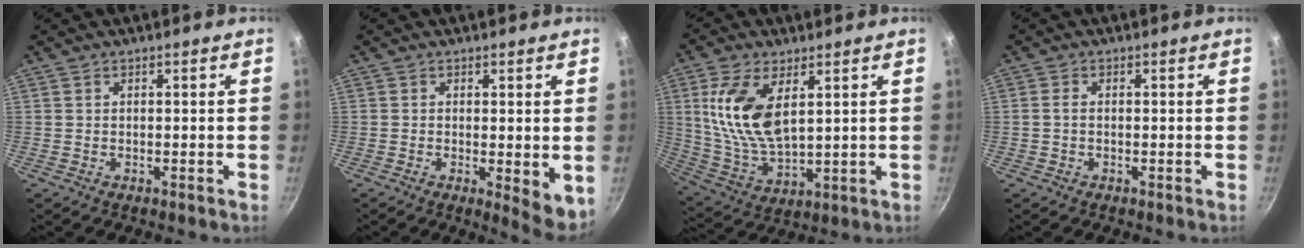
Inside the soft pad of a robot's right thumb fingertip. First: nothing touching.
{"total": 5.8, "force": [-0.3, 2.0, 5.4], "torque": [-0.067, -0.015, -0.002]}
{"total": 14.0, "force": [4.1, 7.1, 11.4], "torque": [-0.220, -0.023, 0.090]}
{"total": 1.3, "force": [-0.2, 0.8, 1.0], "torque": [-0.019, 0.006, -0.005]}